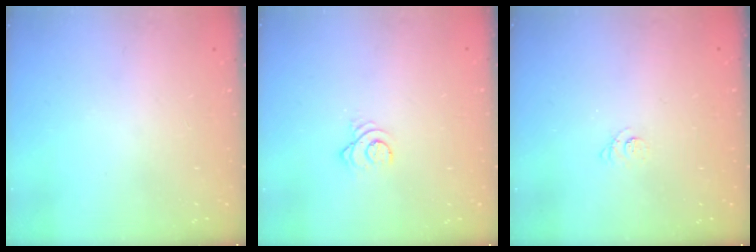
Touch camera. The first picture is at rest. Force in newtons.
{"total": 3.2, "press": 3.2, "slide": 0.3}
{"total": 2.2, "press": 2.2, "slide": 0.3}